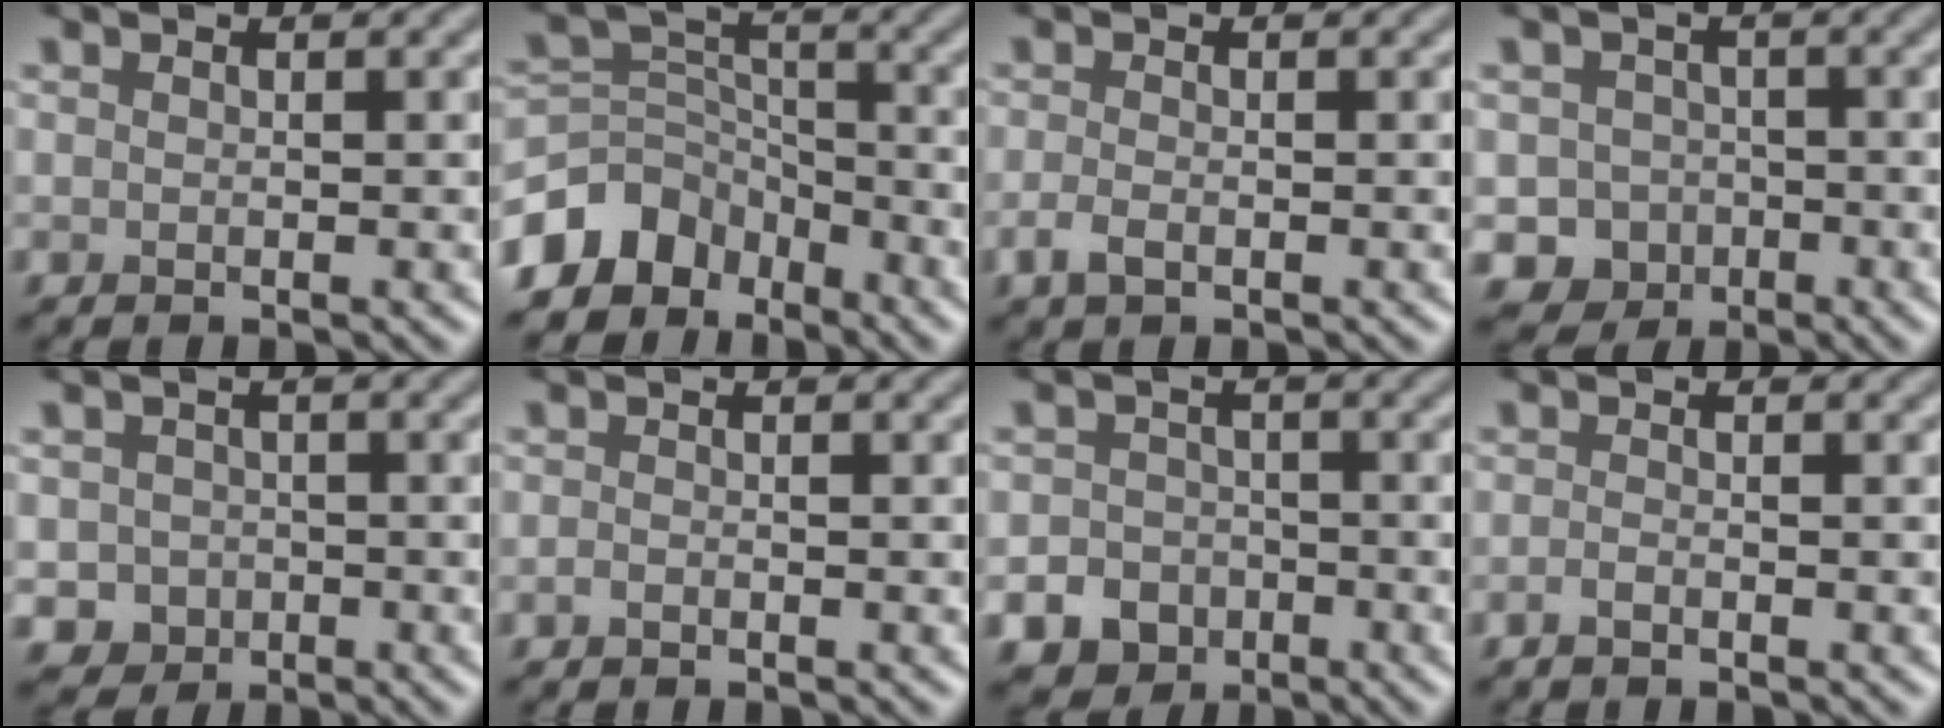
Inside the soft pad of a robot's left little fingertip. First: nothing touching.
{"total": 6.8, "force": [-4.8, 4.4, 1.9], "torque": [-0.027, 0.007, -0.104]}
{"total": 1.6, "force": [-0.8, 0.8, 1.1], "torque": [-0.028, -0.005, -0.019]}
{"total": 5.5, "force": [-2.6, 4.8, 0.7], "torque": [0.015, -0.011, -0.049]}
{"total": 2.5, "force": [-0.6, 2.3, 0.5], "torque": [-0.004, -0.006, -0.010]}
{"total": 0.6, "force": [-0.4, 0.2, 0.3], "torque": [-0.006, -0.003, -0.009]}
{"total": 7.8, "force": [-4.2, 6.4, 1.5], "torque": [-0.014, -0.035, -0.082]}
{"total": 0.9, "force": [-0.7, 0.2, 0.5], "torque": [-0.012, -0.002, -0.014]}